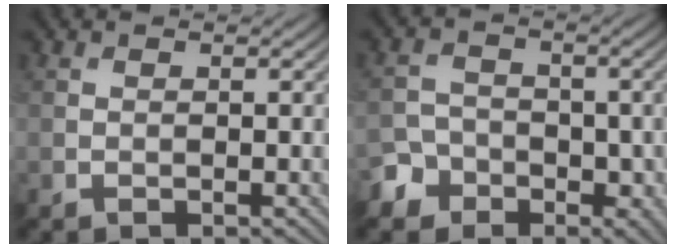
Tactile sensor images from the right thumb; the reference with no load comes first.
{"total": 6.0, "force": [-3.7, 4.5, 1.3], "torque": [-0.008, -0.007, -0.071]}